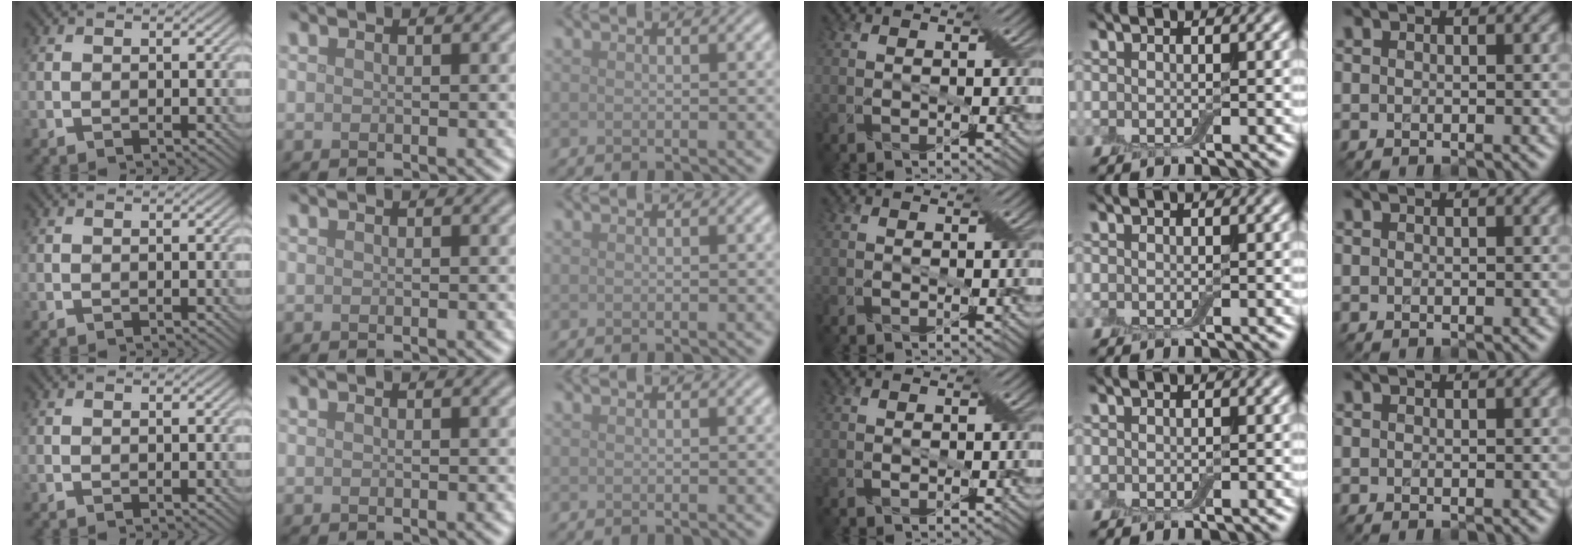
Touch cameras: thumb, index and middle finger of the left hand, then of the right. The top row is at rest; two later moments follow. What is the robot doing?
{"motion": "extract", "object": "backpack"}